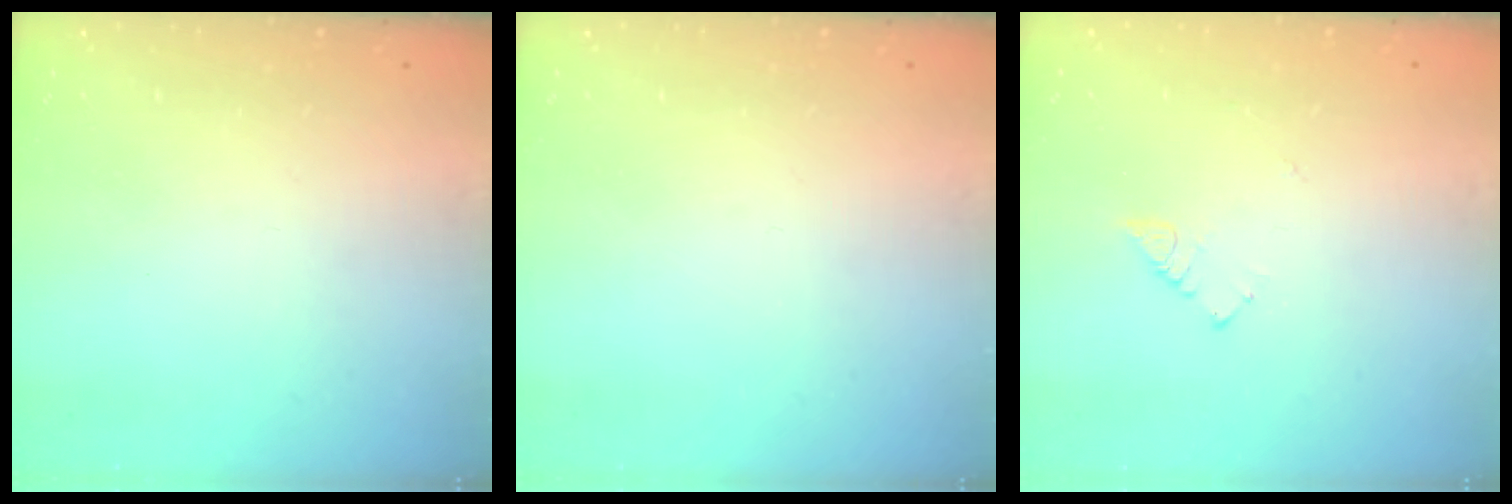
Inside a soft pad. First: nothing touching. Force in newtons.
{"total": 0.0}
{"total": 3.0, "press": 2.9, "slide": 0.4}